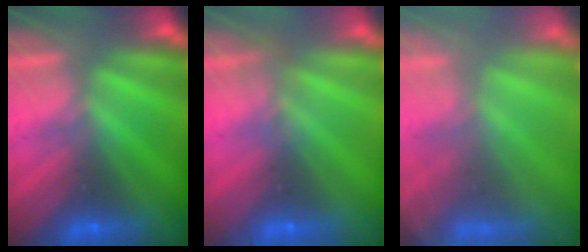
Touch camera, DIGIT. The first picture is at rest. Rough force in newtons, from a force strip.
{"total": 2.2}
{"total": 6.9}